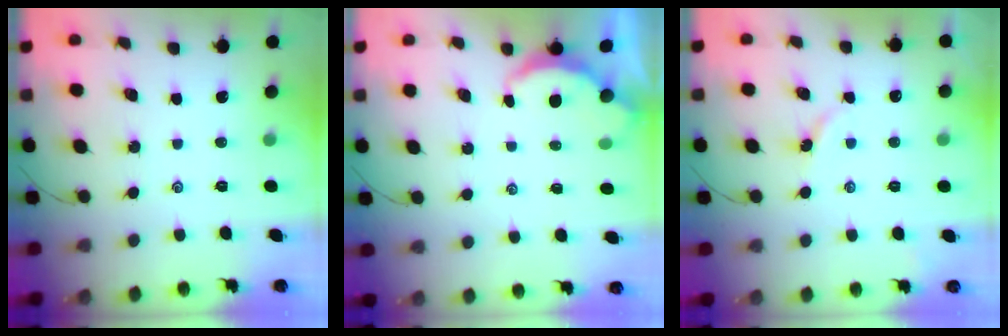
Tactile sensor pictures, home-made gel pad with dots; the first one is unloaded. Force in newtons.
{"total": 2.7, "press": 2.7, "slide": 0.3}
{"total": 3.5, "press": 3.5, "slide": 0.5}